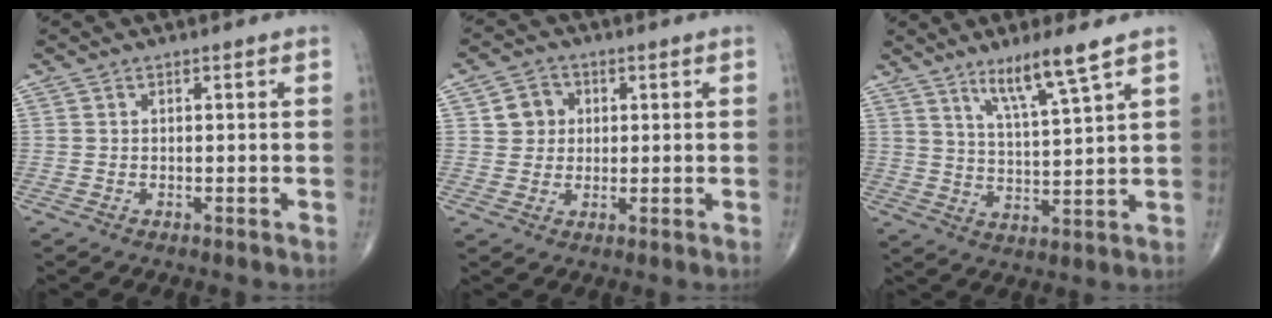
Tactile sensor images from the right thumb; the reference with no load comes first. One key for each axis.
{"total": 5.0, "fx": 1.1, "fy": 4.6, "fz": 1.7, "tx": 0.000, "ty": 0.002, "tz": 0.014}
{"total": 8.9, "fx": 5.9, "fy": 0.3, "fz": 6.7, "tx": -0.123, "ty": -0.039, "tz": 0.110}